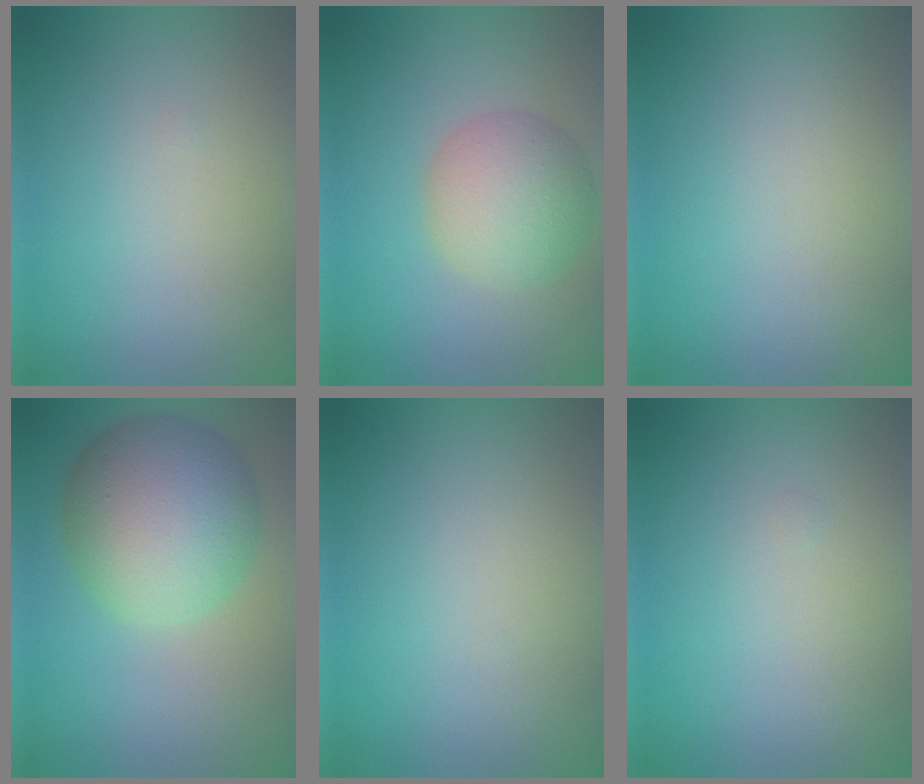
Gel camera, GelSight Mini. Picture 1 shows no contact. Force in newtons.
{"total": 5.5, "press": 5.5, "slide": 0.0}
{"total": 0.0}
{"total": 9.5, "press": 9.5, "slide": 0.6}
{"total": 0.0}
{"total": 0.0}